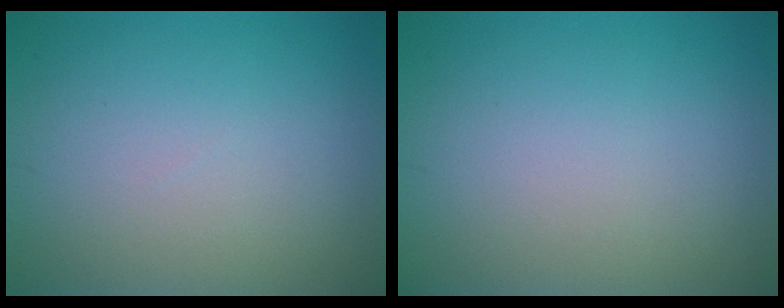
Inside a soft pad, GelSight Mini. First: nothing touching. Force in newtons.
{"total": 0.0}